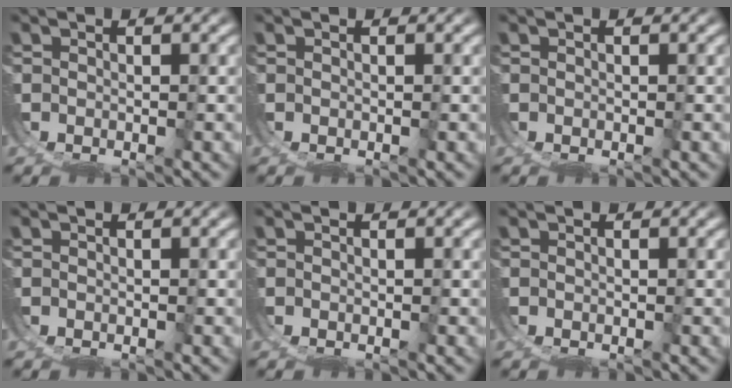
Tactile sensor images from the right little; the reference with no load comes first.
{"total": 0.0}
{"total": 0.0}
{"total": 0.0}
{"total": 0.0}
{"total": 0.0}